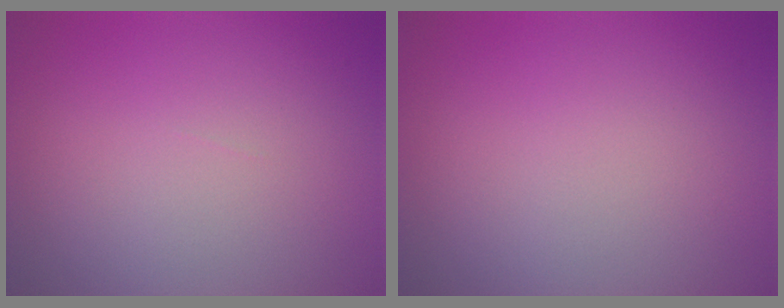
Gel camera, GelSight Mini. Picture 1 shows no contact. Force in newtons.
{"total": 0.0}